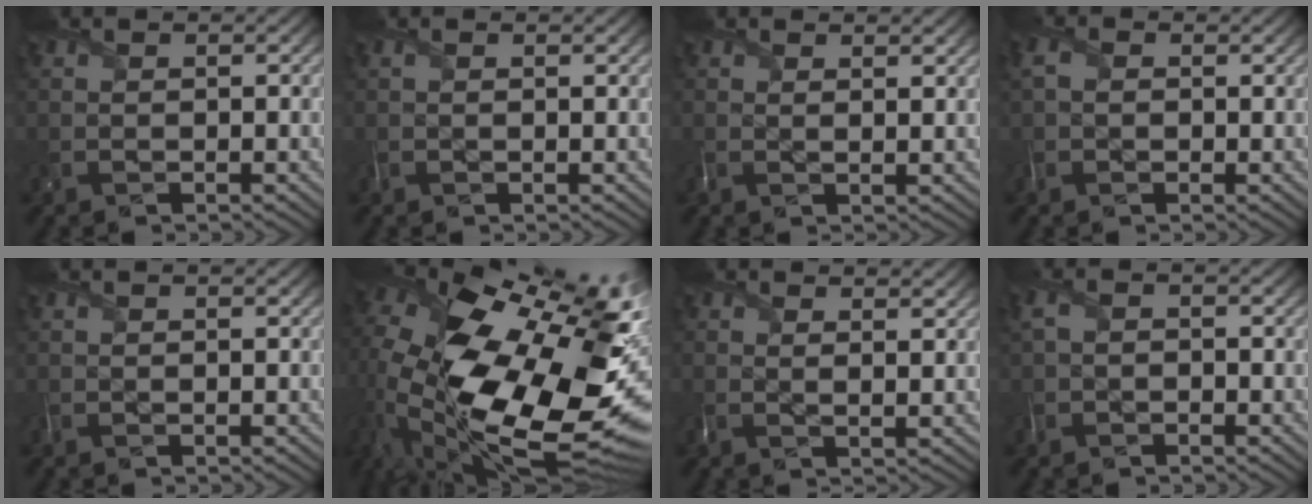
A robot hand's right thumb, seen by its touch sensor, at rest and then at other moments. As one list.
[{"total": 1.3, "force": [0.4, 0.7, 1.0], "torque": [-0.027, 0.000, 0.008]}, {"total": 1.9, "force": [1.2, 0.6, 1.3], "torque": [-0.028, -0.002, 0.022]}, {"total": 3.2, "force": [0.4, 2.5, 2.0], "torque": [-0.055, 0.002, 0.001]}, {"total": 1.0, "force": [0.5, 0.3, 0.7], "torque": [-0.022, 0.001, 0.009]}, {"total": 20.6, "force": [0.0, 10.6, 17.6], "torque": [-0.356, -0.046, 0.013]}, {"total": 2.6, "force": [1.6, 0.7, 1.8], "torque": [-0.037, -0.003, 0.029]}, {"total": 2.3, "force": [-0.2, 1.5, 1.8], "torque": [-0.051, 0.003, -0.010]}]